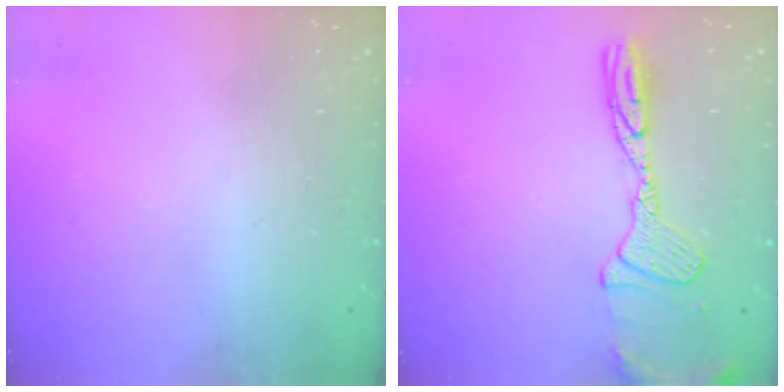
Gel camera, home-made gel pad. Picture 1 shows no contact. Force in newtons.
{"total": 12.6, "press": 12.5, "slide": 1.4}